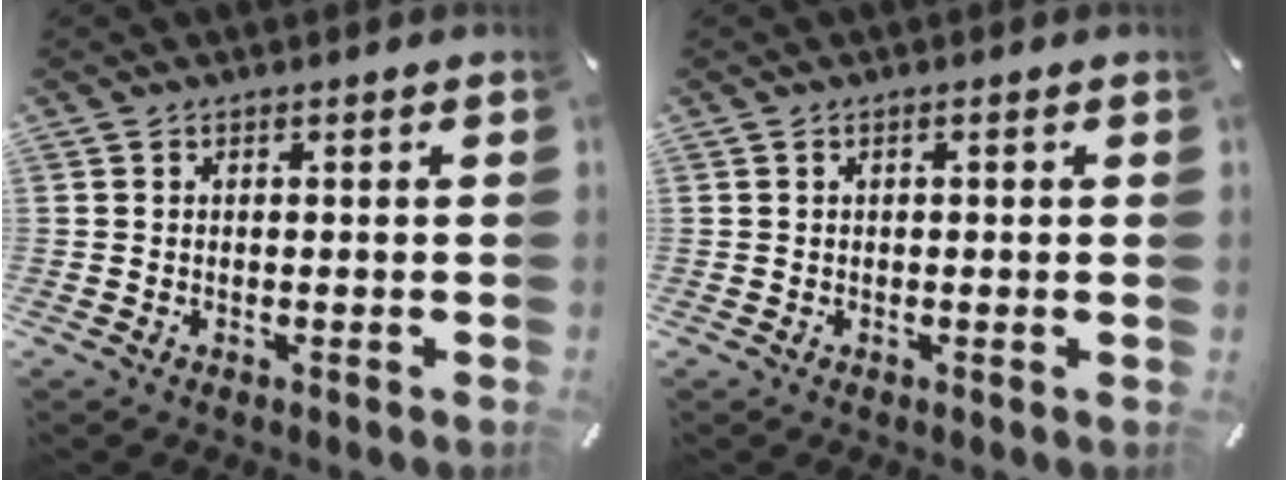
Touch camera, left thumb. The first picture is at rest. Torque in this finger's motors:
{"motor_torque": [-0.26, -0.36, 0.06, 0.06, -0.01]}